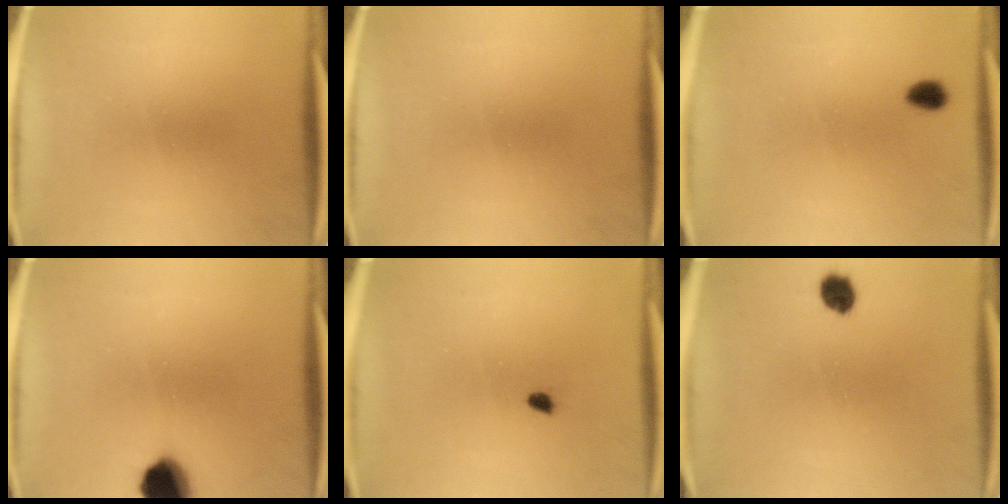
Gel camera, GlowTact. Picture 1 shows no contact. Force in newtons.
{"total": 0.0}
{"total": 3.0}
{"total": 9.6}
{"total": 1.4}
{"total": 3.8}